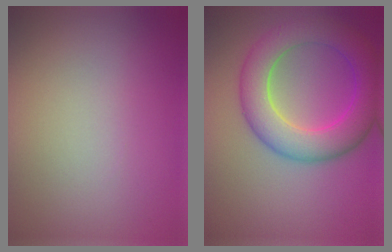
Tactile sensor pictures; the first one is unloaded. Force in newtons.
{"total": 7.6, "press": 7.6, "slide": 0.3}